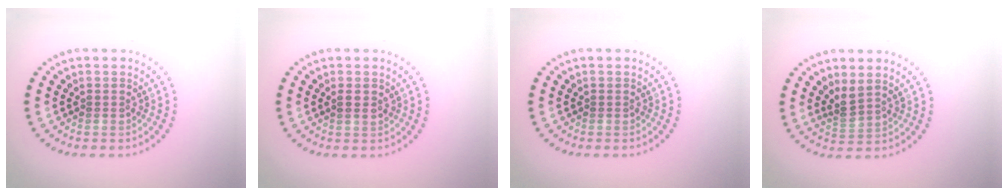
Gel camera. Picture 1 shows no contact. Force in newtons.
{"total": 0.9, "press": 0.8, "slide": 0.4}
{"total": 0.0}
{"total": 2.0, "press": 1.5, "slide": 1.3}